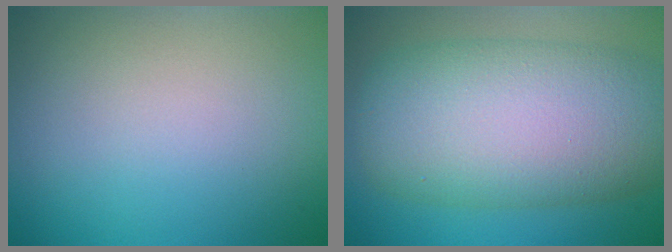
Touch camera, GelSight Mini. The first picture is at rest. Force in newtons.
{"total": 12.7, "press": 12.7, "slide": 0.4}